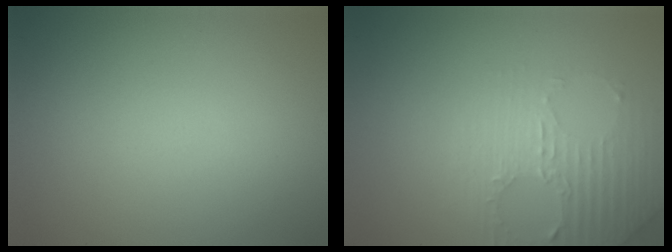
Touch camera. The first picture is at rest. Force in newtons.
{"total": 3.5, "press": 3.4, "slide": 0.8}